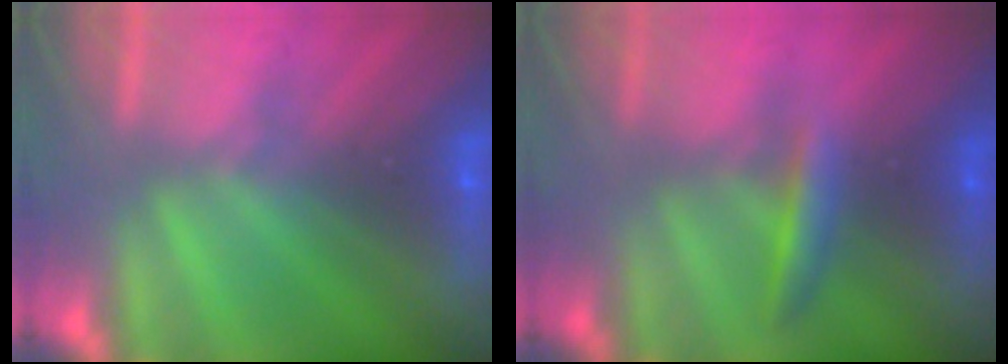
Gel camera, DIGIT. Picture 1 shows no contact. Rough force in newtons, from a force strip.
{"total": 2.8}